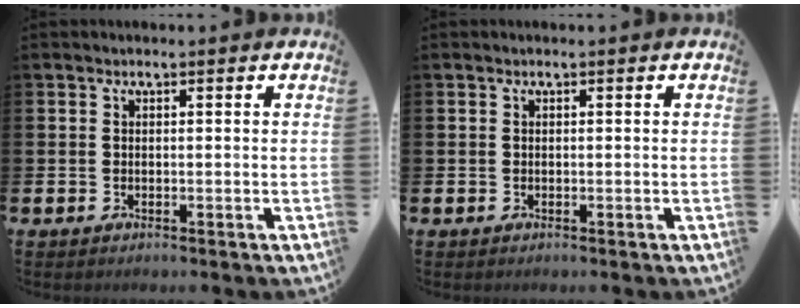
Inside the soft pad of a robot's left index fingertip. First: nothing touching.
{"total": 0.0}